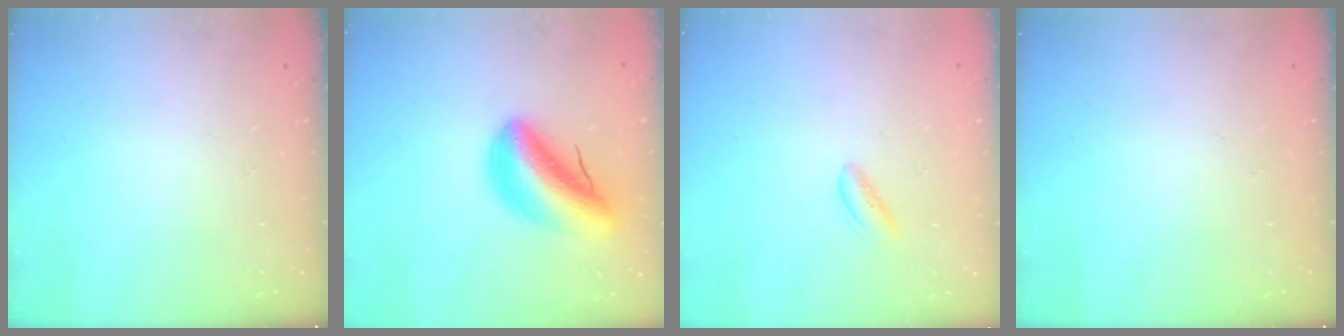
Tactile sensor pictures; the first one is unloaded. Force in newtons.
{"total": 12.0, "press": 11.5, "slide": 3.7}
{"total": 2.0, "press": 2.0, "slide": 0.2}
{"total": 0.0}